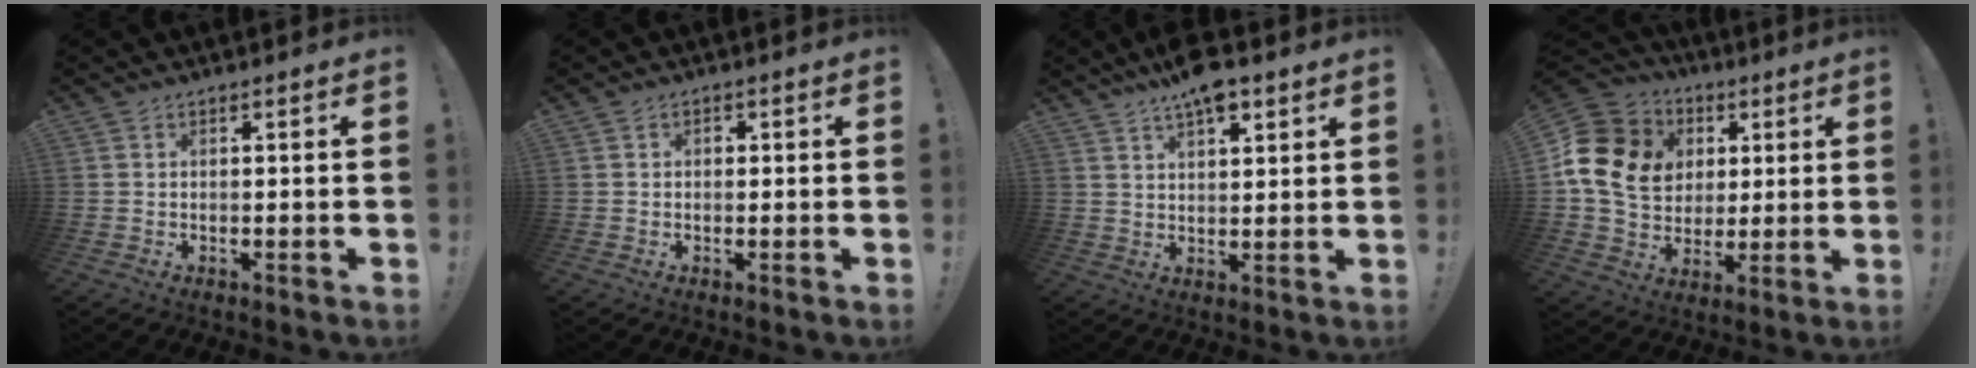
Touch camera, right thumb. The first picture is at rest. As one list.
[{"total": 1.1, "force": [-0.1, 1.0, 0.5], "torque": [-0.011, 0.004, -0.002]}, {"total": 8.3, "force": [5.7, 3.1, 5.2], "torque": [-0.072, -0.032, 0.099]}, {"total": 16.9, "force": [3.9, 14.1, 8.6], "torque": [-0.149, -0.001, 0.088]}]